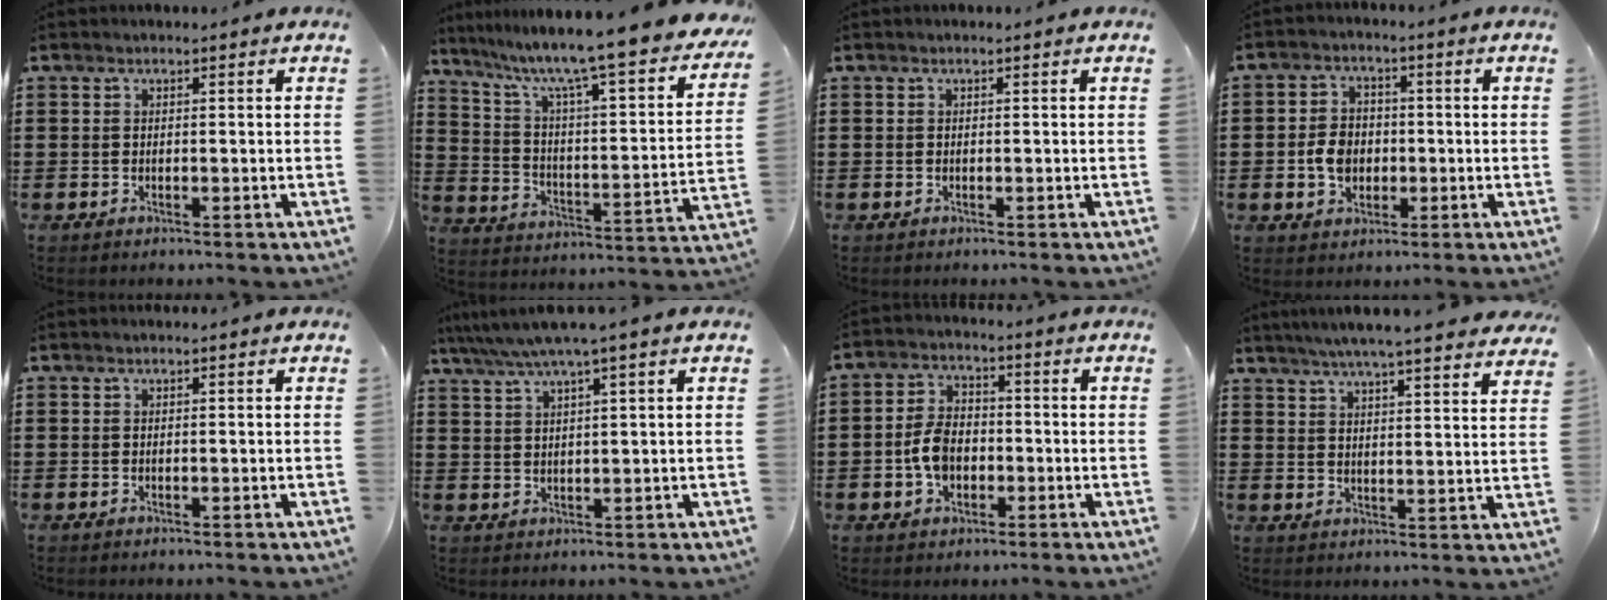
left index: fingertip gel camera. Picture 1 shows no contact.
{"total": 8.8, "force": [7.2, -0.5, 5.2], "torque": [-0.121, -0.069, 0.107]}
{"total": 0.0}
{"total": 5.0, "force": [-0.9, 3.9, 3.1], "torque": [-0.063, 0.003, -0.021]}
{"total": 0.0}
{"total": 4.1, "force": [2.6, -0.4, 3.1], "torque": [-0.067, -0.009, 0.042]}
{"total": 6.0, "force": [-1.4, 4.0, 4.3], "torque": [-0.107, 0.003, -0.033]}
{"total": 5.6, "force": [5.2, -0.4, 2.1], "torque": [-0.059, -0.022, 0.090]}